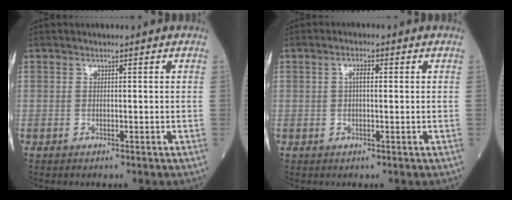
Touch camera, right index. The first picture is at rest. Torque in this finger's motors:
{"motor_torque": [0.16, -0.03, 0.00, 0.03]}